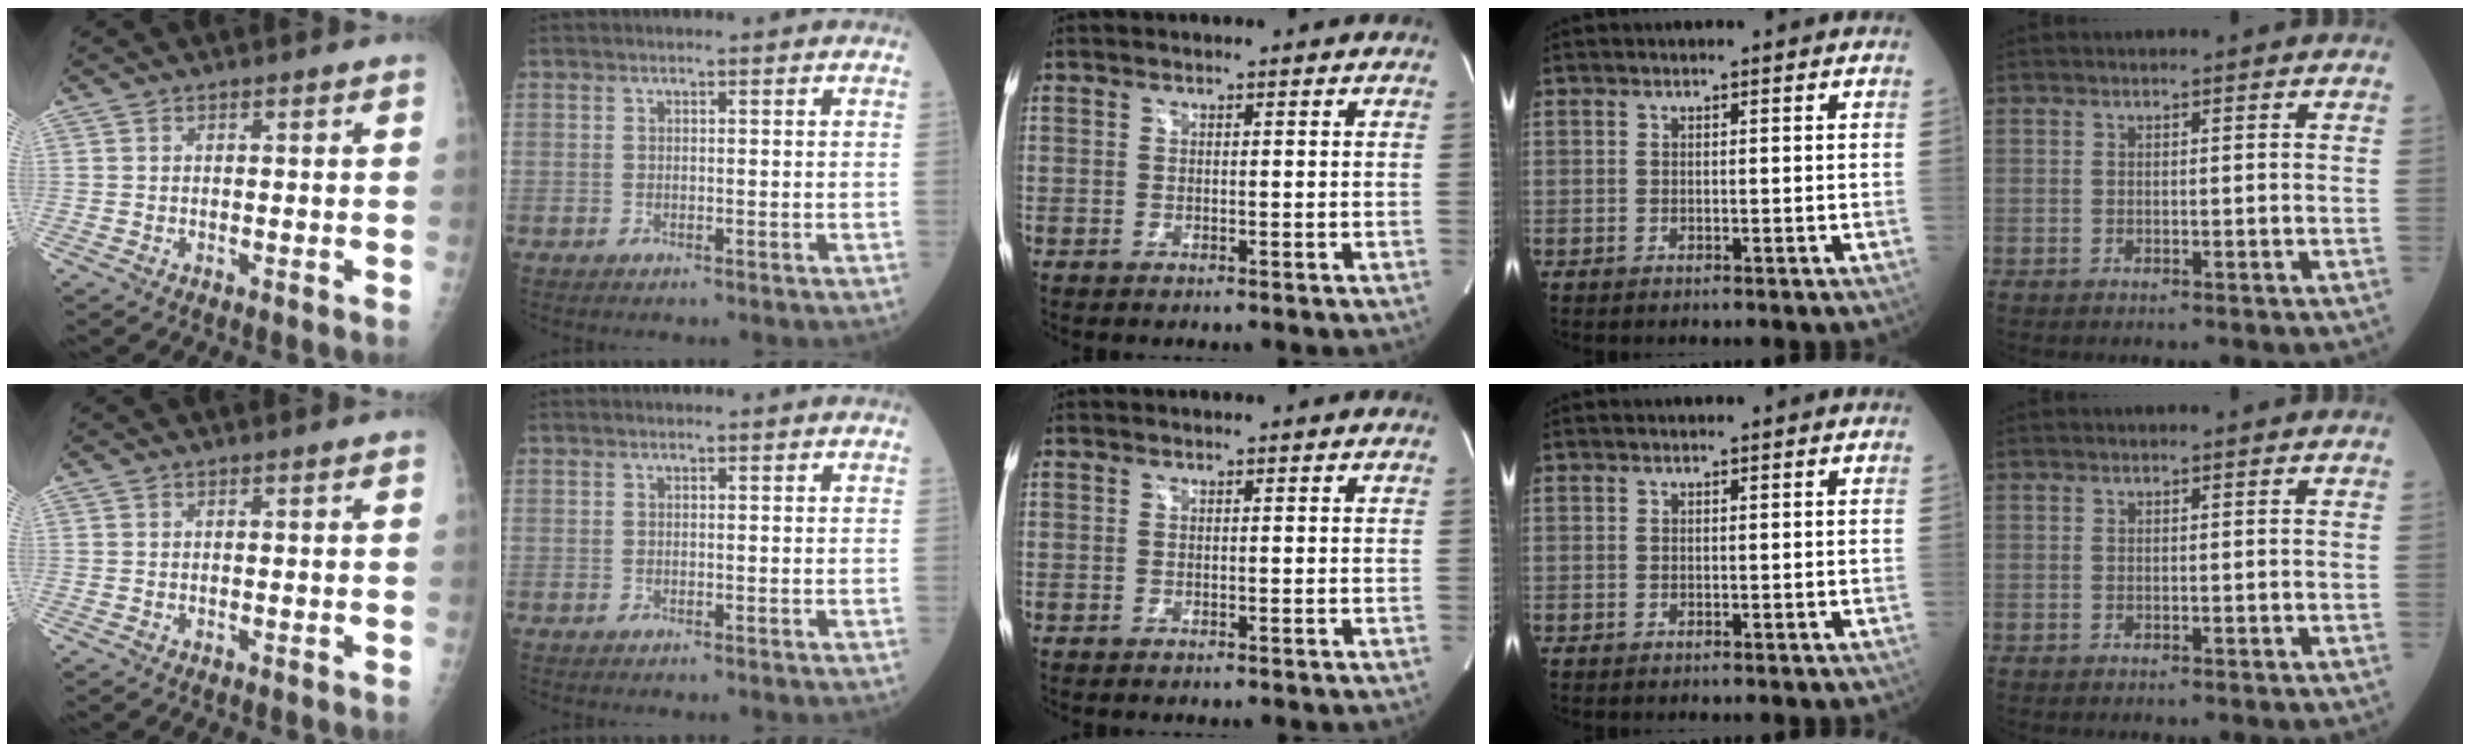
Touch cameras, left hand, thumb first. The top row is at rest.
{}